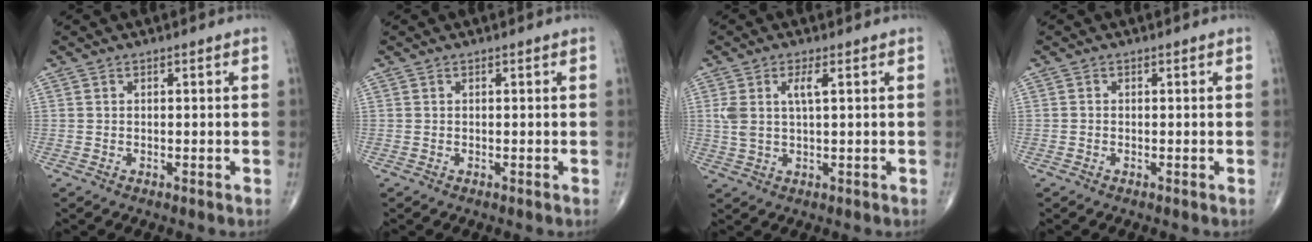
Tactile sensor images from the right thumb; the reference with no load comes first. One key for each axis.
{"total": 0.0}
{"total": 5.1, "fx": 1.5, "fy": 1.6, "fz": 4.6, "tx": -0.109, "ty": 0.001, "tz": 0.034}
{"total": 0.0}